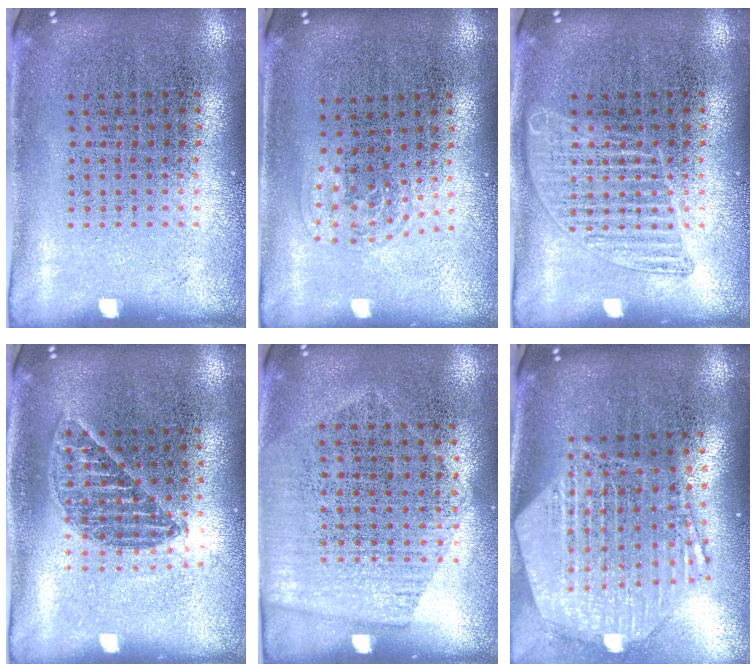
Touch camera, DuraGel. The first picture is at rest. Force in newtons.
{"total": 0.9, "press": 0.7, "slide": 0.6}
{"total": 1.7, "press": 1.7, "slide": 0.3}
{"total": 1.2, "press": 1.1, "slide": 0.5}
{"total": 1.4, "press": 1.1, "slide": 0.7}
{"total": 3.0, "press": 2.4, "slide": 1.8}